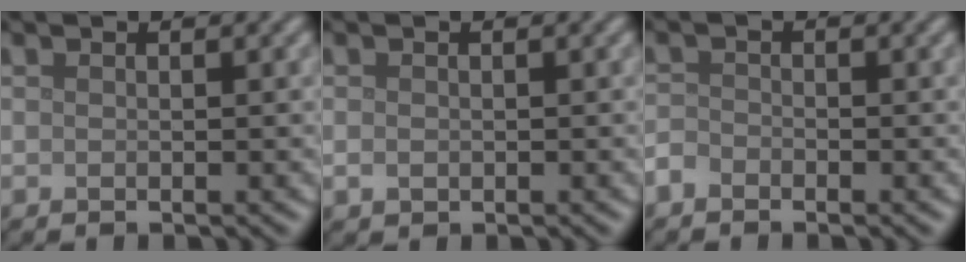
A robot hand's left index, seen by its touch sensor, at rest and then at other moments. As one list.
[{"total": 0.9, "force": [-0.1, 0.8, 0.5], "torque": [-0.009, -0.005, -0.002]}, {"total": 1.4, "force": [-1.1, 0.7, 0.3], "torque": [-0.003, 0.002, -0.028]}]